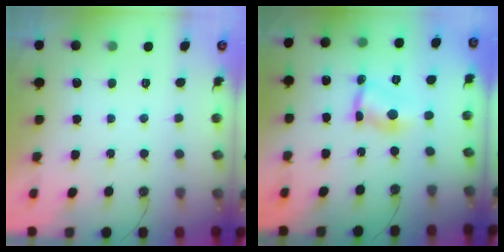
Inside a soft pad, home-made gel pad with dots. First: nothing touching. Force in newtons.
{"total": 4.3, "press": 4.3, "slide": 0.2}